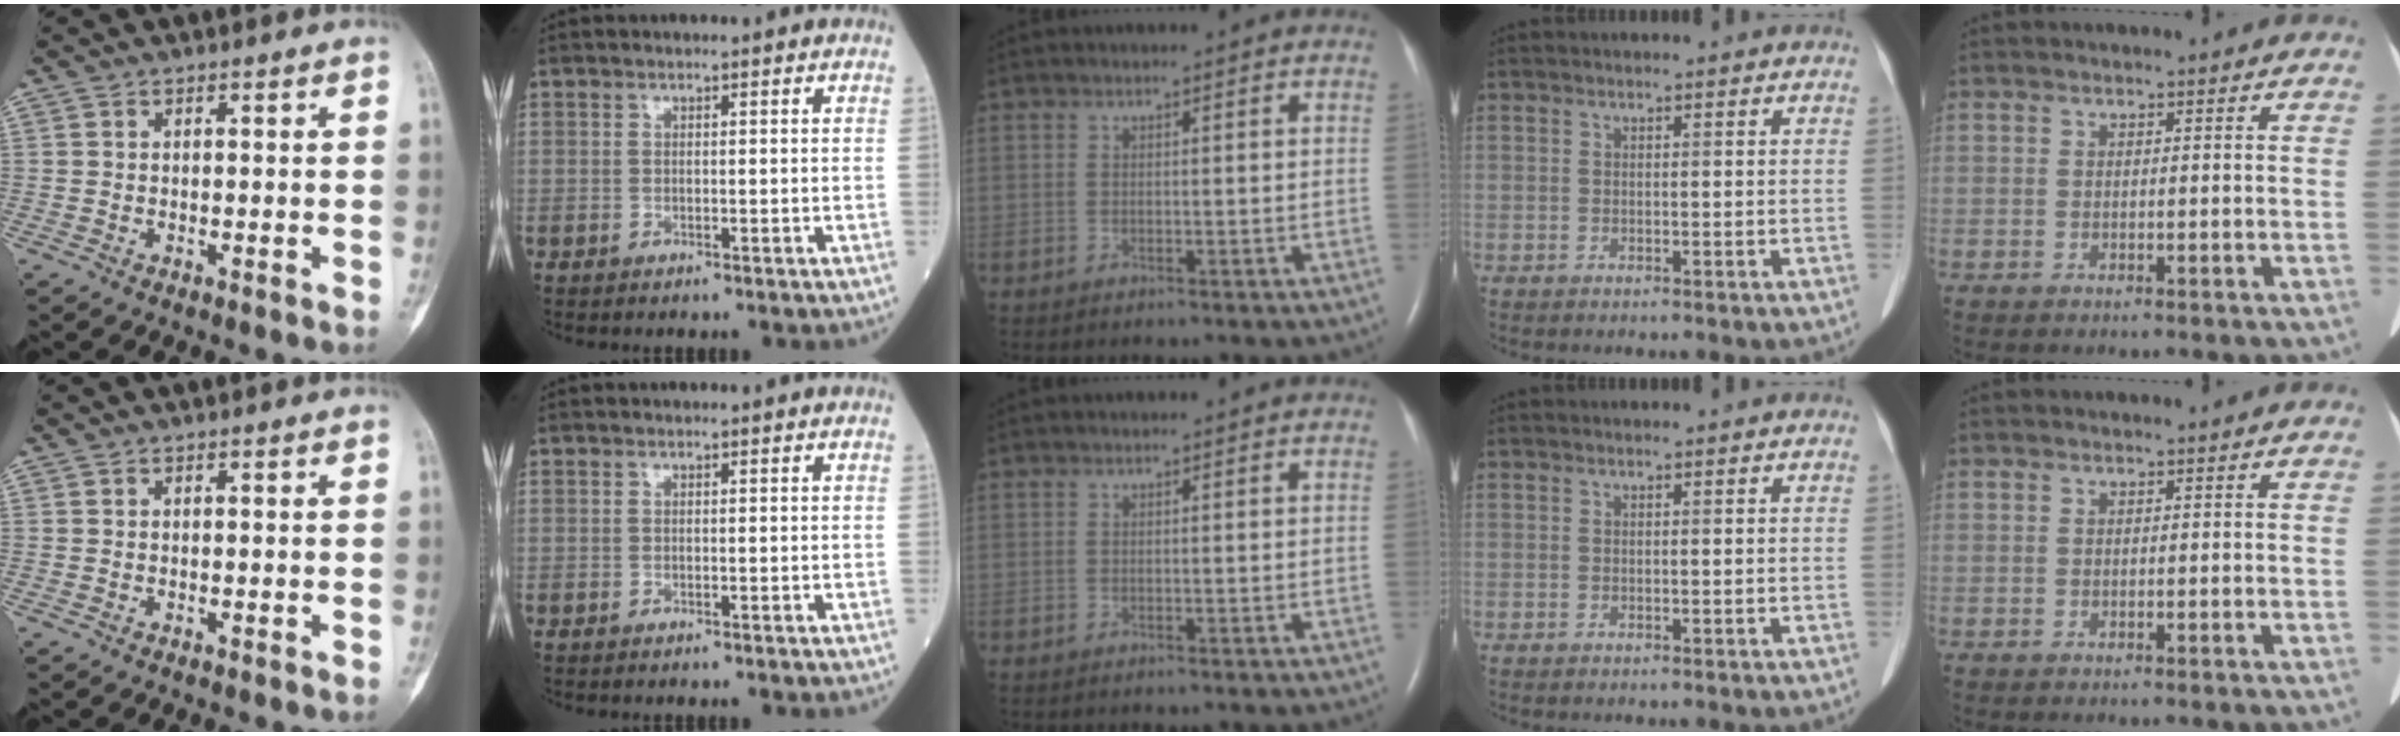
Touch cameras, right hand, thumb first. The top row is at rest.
{}